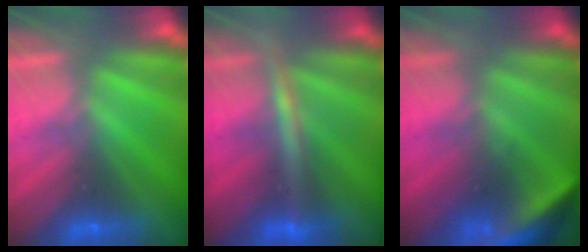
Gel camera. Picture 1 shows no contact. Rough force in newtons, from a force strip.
{"total": 2.6}
{"total": 4.0}